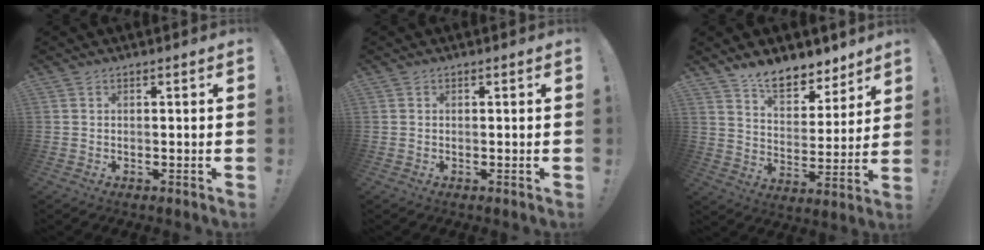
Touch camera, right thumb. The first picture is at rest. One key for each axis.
{"total": 0.0}
{"total": 11.3, "fx": 9.3, "fy": 4.9, "fz": 4.1, "tx": -0.069, "ty": -0.068, "tz": 0.173}